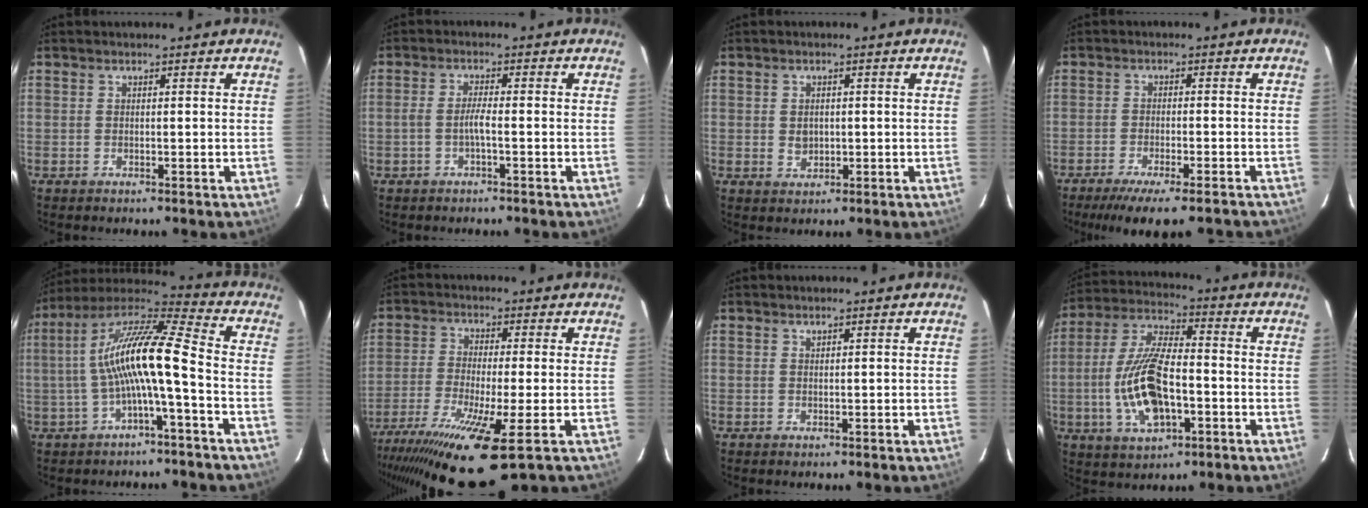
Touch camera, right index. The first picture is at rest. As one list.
[{"total": 2.3, "force": [-1.1, 0.0, 2.0], "torque": [-0.042, 0.004, -0.022]}, {"total": 2.6, "force": [-0.2, 2.2, 1.4], "torque": [-0.022, 0.002, -0.001]}, {"total": 12.6, "force": [-10.4, 2.0, 6.8], "torque": [-0.137, -0.035, -0.157]}, {"total": 14.3, "force": [-2.1, 1.6, 14.1], "torque": [-0.270, 0.018, -0.043]}, {"total": 17.2, "force": [-10.1, 1.4, 13.8], "torque": [-0.282, -0.069, -0.177]}, {"total": 0.0}, {"total": 15.2, "force": [-3.8, 6.4, 13.2], "torque": [-0.280, 0.000, -0.067]}]